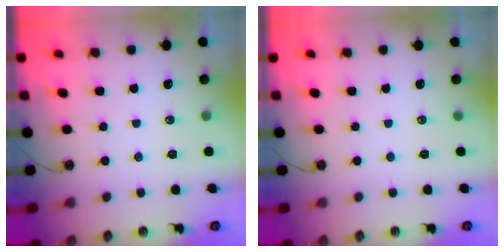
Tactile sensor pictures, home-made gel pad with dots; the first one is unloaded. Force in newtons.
{"total": 0.0}